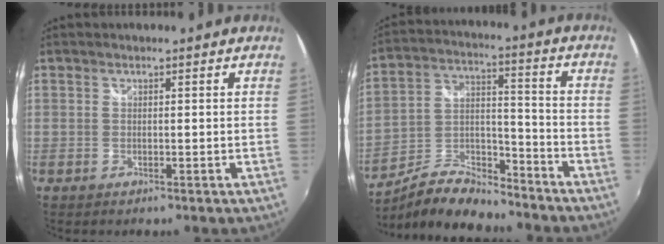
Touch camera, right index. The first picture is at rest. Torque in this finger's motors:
{"motor_torque": [-0.06, -0.23, 0.04, 0.01]}